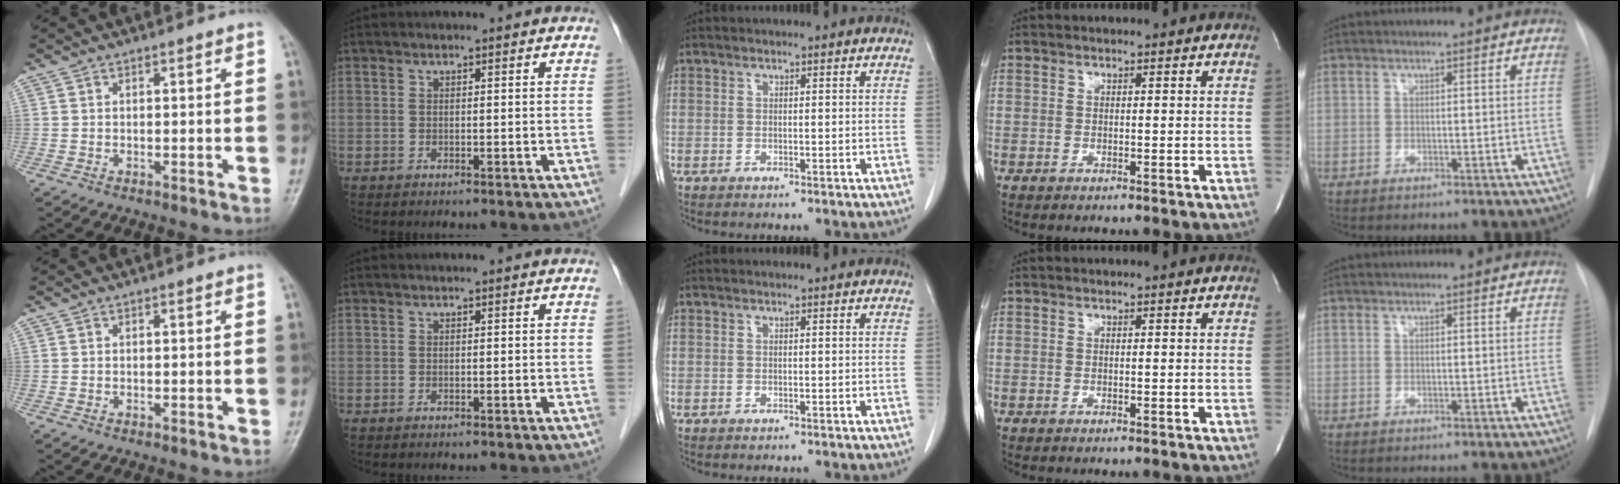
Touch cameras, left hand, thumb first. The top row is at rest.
{}